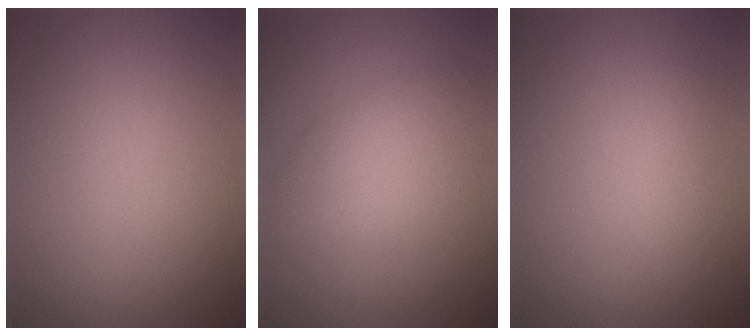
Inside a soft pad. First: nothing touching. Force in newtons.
{"total": 4.0, "press": 4.0, "slide": 0.2}
{"total": 1.5, "press": 1.5, "slide": 0.1}